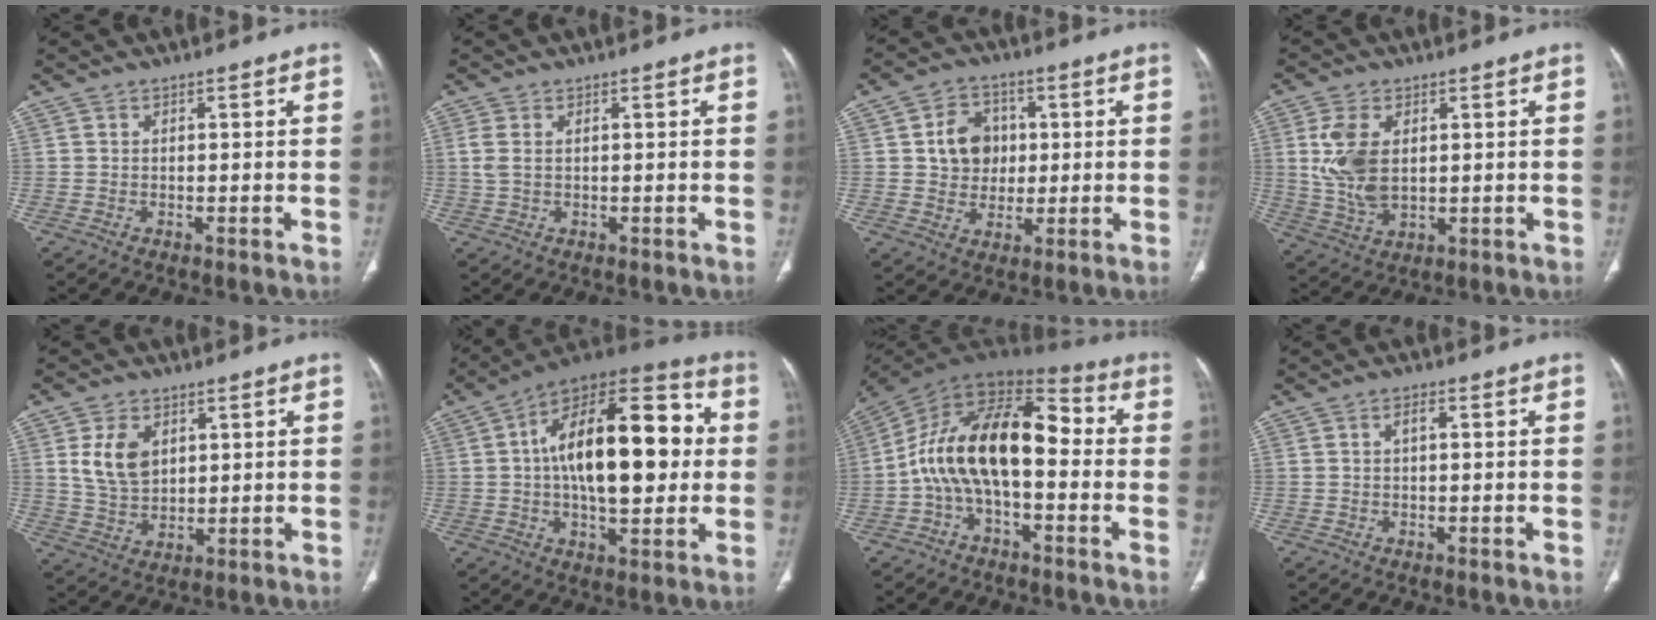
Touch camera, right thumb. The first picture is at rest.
{"total": 2.5, "force": [0.5, 1.3, 2.1], "torque": [-0.063, 0.008, 0.015]}
{"total": 8.7, "force": [1.3, 7.4, 4.5], "torque": [-0.037, 0.001, 0.021]}
{"total": 9.7, "force": [1.7, 5.7, 7.7], "torque": [-0.163, -0.007, 0.045]}
{"total": 8.1, "force": [2.6, 5.4, 5.4], "torque": [-0.082, -0.013, 0.058]}
{"total": 24.4, "force": [2.1, 11.4, 21.4], "torque": [-0.312, 0.031, 0.023]}
{"total": 18.2, "force": [-1.6, 9.4, 15.5], "torque": [-0.254, 0.062, -0.039]}
{"total": 1.4, "force": [0.3, 0.6, 1.3], "torque": [-0.025, 0.006, 0.005]}